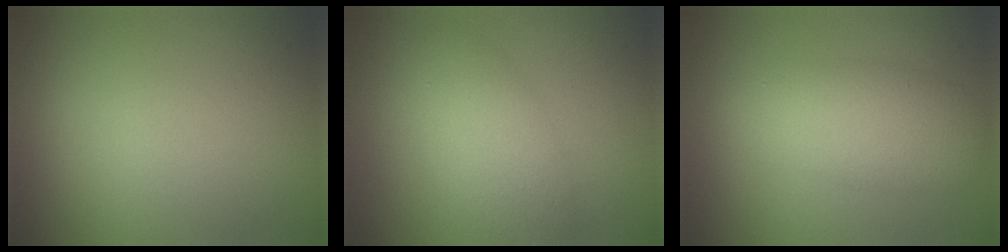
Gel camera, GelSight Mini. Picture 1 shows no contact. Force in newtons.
{"total": 4.3, "press": 4.3, "slide": 0.1}
{"total": 4.8, "press": 4.8, "slide": 0.2}